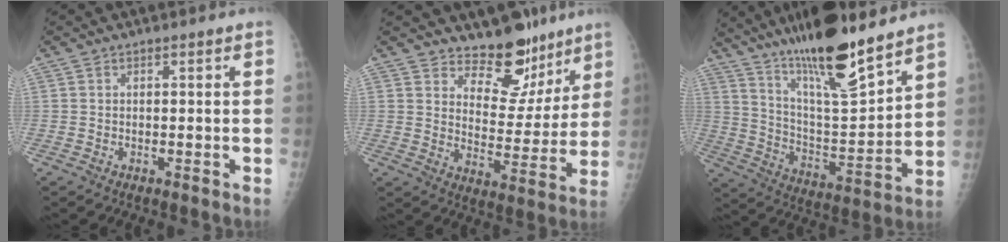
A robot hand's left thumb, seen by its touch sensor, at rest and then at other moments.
{"total": 11.5, "force": [9.3, 5.7, 3.5], "torque": [-0.001, -0.073, 0.145]}
{"total": 20.5, "force": [15.8, 3.0, 12.8], "torque": [-0.197, -0.081, 0.279]}